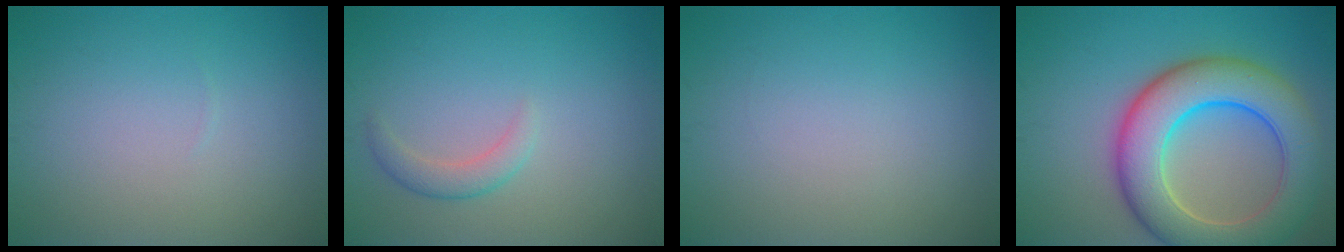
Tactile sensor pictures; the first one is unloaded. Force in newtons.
{"total": 1.8, "press": 1.8, "slide": 0.1}
{"total": 0.0}
{"total": 10.3, "press": 10.3, "slide": 0.6}